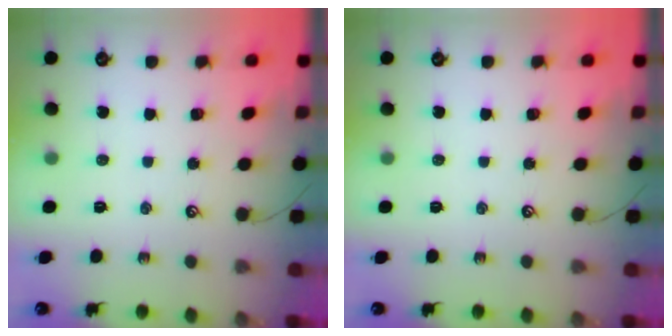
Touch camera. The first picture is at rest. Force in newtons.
{"total": 0.0}